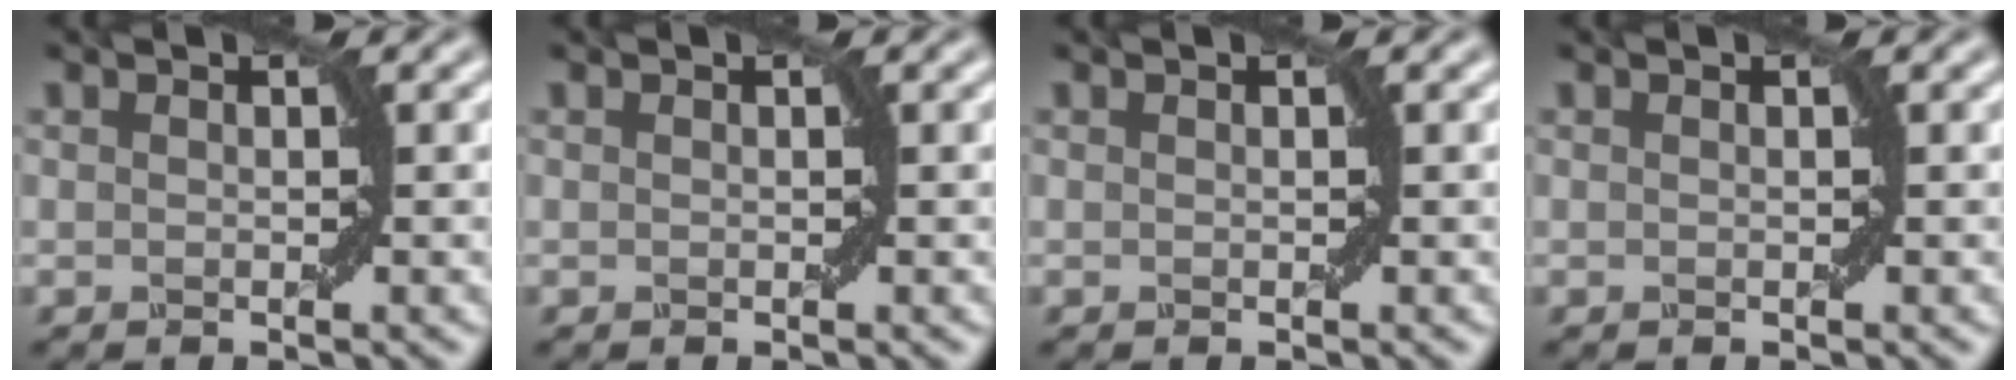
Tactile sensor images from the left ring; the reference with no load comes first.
{"total": 0.0}
{"total": 0.0}
{"total": 0.0}